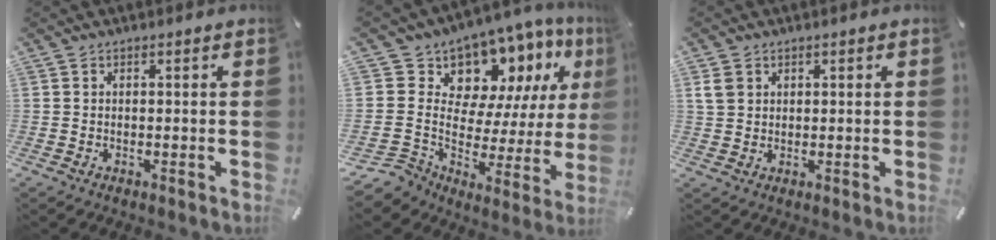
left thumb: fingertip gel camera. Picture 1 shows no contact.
{"total": 12.8, "force": [6.8, 10.3, 3.3], "torque": [-0.043, -0.091, 0.143]}
{"total": 3.2, "force": [1.0, 2.8, 1.2], "torque": [-0.024, 0.004, 0.021]}